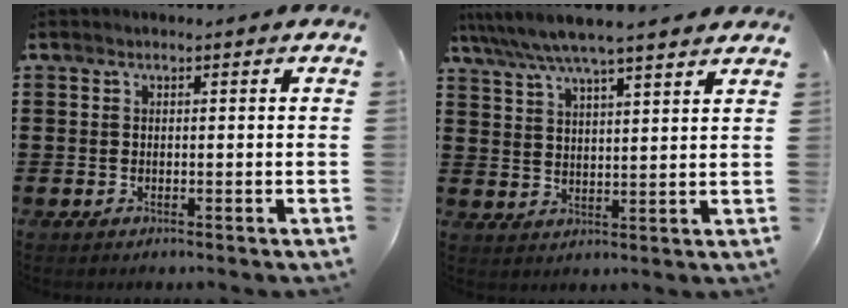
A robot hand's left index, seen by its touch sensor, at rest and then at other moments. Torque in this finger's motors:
{"motor_torque": [2.14, 0.00, 0.37, -0.01]}